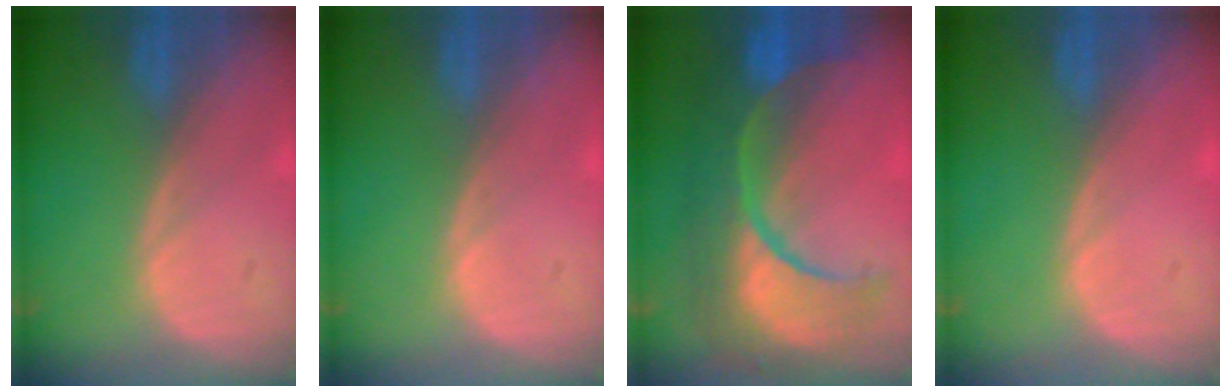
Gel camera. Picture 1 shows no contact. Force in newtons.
{"total": 0.0}
{"total": 12.1, "press": 12.0, "slide": 1.4}
{"total": 0.0}